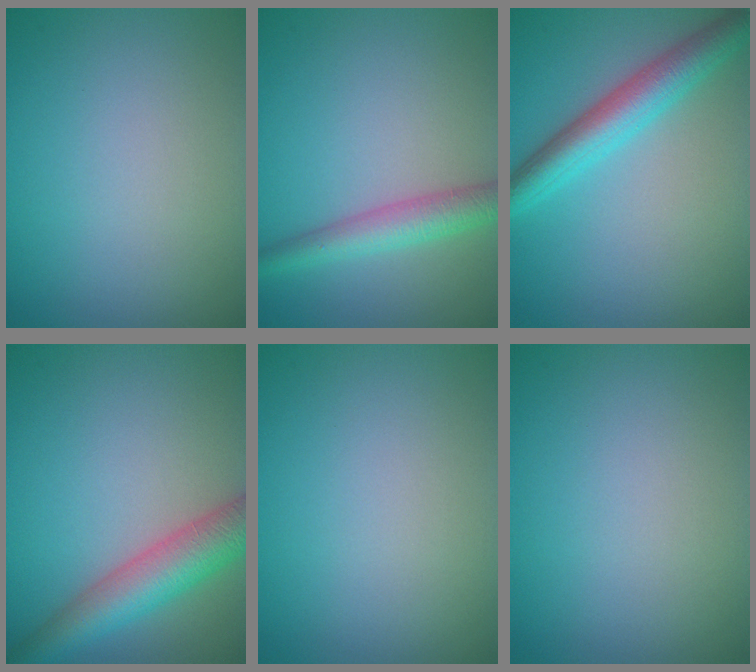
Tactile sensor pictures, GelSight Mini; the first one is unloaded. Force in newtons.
{"total": 3.5, "press": 3.5, "slide": 0.1}
{"total": 4.8, "press": 4.8, "slide": 0.2}
{"total": 5.6, "press": 5.6, "slide": 0.2}
{"total": 0.0}
{"total": 0.0}